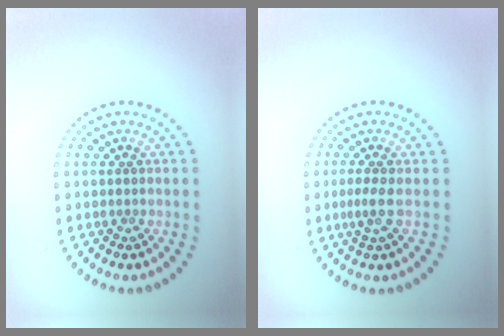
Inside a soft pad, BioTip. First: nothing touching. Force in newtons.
{"total": 1.7, "press": 1.2, "slide": 1.1}